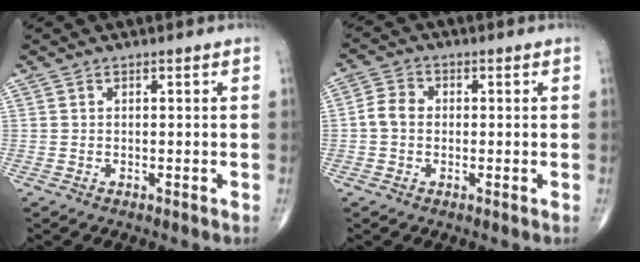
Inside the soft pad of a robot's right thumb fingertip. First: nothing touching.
{"total": 4.1, "force": [-0.3, 3.3, 2.4], "torque": [-0.040, 0.012, -0.014]}